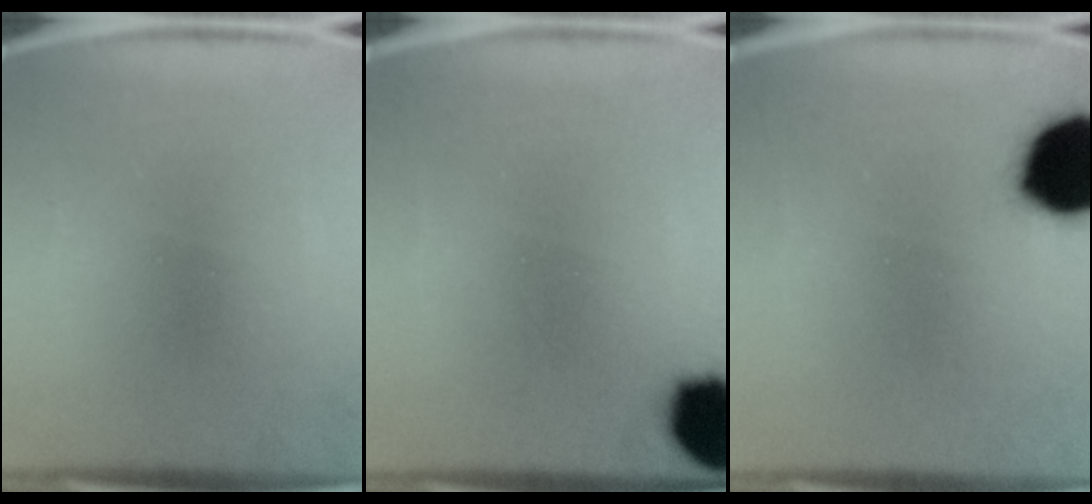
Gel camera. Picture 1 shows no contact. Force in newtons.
{"total": 14.0}
{"total": 19.3}